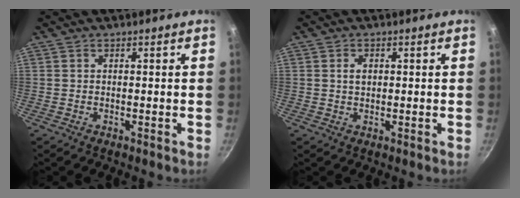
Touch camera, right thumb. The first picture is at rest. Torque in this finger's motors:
{"motor_torque": [-0.49, 0.59, 0.33, -0.06, -0.02]}